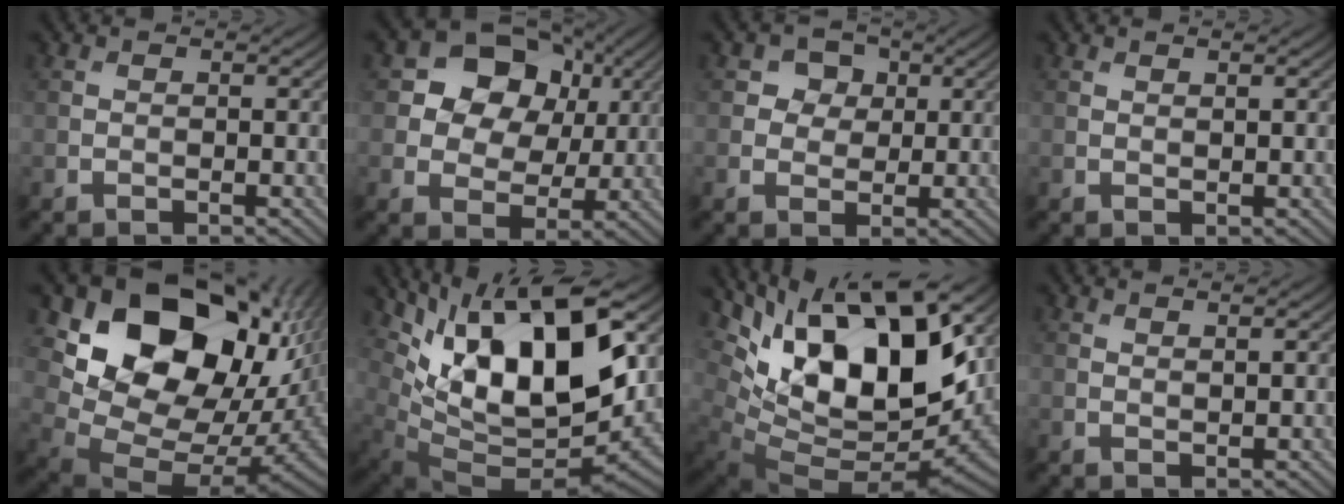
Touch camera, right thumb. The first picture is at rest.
{"total": 11.2, "force": [3.7, 8.9, 5.8], "torque": [-0.113, 0.022, 0.048]}
{"total": 3.6, "force": [1.2, 3.1, 1.4], "torque": [-0.028, -0.005, 0.016]}
{"total": 0.6, "force": [0.5, 0.0, 0.4], "torque": [-0.006, 0.002, 0.009]}
{"total": 19.7, "force": [6.2, 13.6, 12.8], "torque": [-0.232, -0.016, 0.137]}
{"total": 17.6, "force": [7.1, 7.8, 14.1], "torque": [-0.261, 0.012, 0.137]}
{"total": 17.6, "force": [5.8, 9.0, 14.0], "torque": [-0.259, 0.000, 0.109]}
{"total": 1.0, "force": [0.7, 0.0, 0.6], "torque": [-0.013, 0.001, 0.013]}